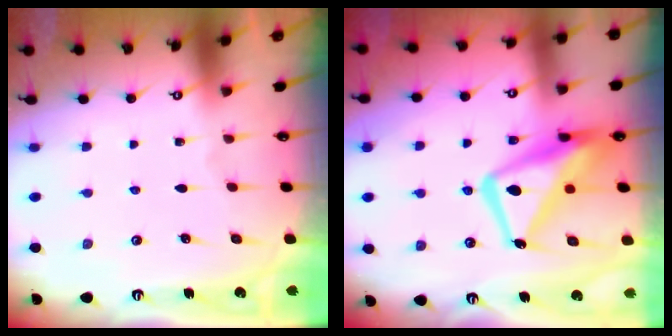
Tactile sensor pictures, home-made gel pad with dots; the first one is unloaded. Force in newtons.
{"total": 15.3, "press": 15.2, "slide": 1.5}